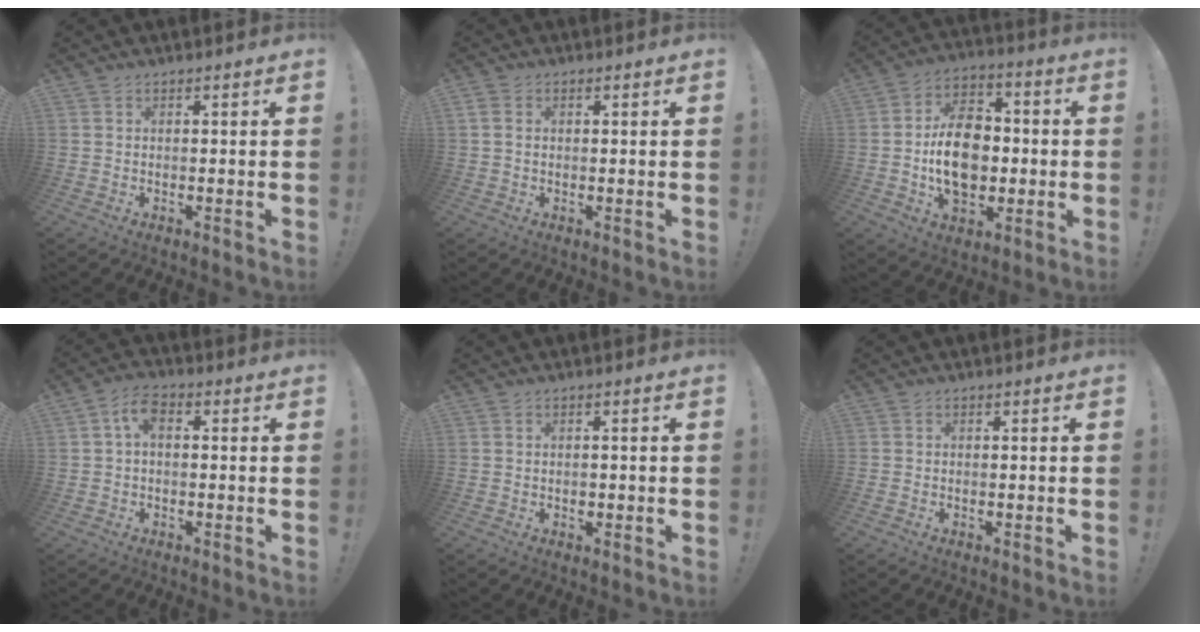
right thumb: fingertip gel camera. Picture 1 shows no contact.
{"total": 1.9, "force": [0.4, 1.4, 1.2], "torque": [-0.027, 0.006, 0.008]}
{"total": 16.8, "force": [-1.5, 12.0, 11.6], "torque": [-0.200, 0.011, -0.026]}
{"total": 5.3, "force": [0.6, 3.0, 4.4], "torque": [-0.075, 0.008, 0.013]}
{"total": 1.1, "force": [-0.6, 0.6, 0.7], "torque": [-0.012, 0.003, -0.010]}
{"total": 0.6, "force": [-0.5, -0.1, 0.3], "torque": [-0.007, 0.001, -0.009]}